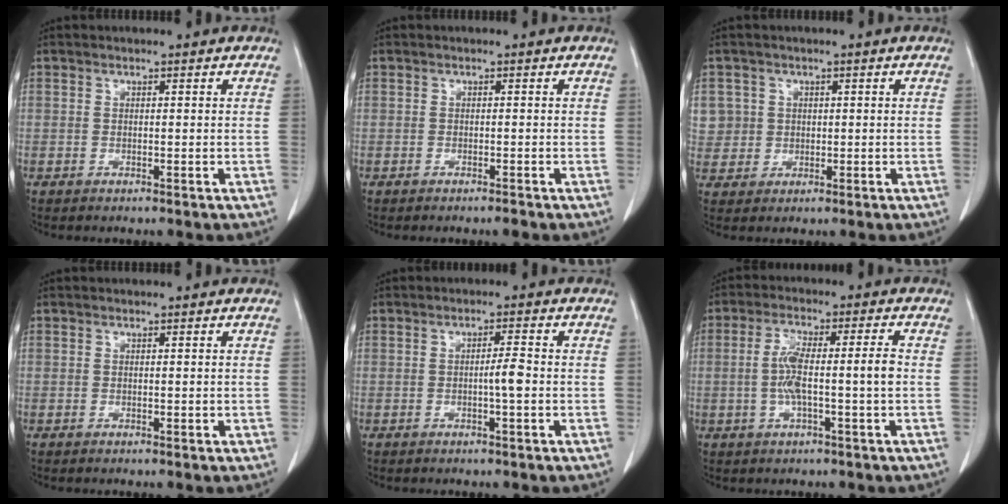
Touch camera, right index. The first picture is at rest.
{"total": 0.6, "force": [-0.6, 0.0, 0.3], "torque": [-0.008, -0.001, -0.009]}
{"total": 4.9, "force": [1.3, 4.7, 0.0], "torque": [0.011, 0.010, 0.031]}
{"total": 0.5, "force": [-0.1, 0.2, 0.5], "torque": [-0.010, -0.001, 0.003]}
{"total": 2.5, "force": [-0.5, 0.0, 2.5], "torque": [-0.042, 0.000, -0.010]}
{"total": 7.3, "force": [-0.8, 0.4, 7.3], "torque": [-0.147, 0.014, -0.014]}